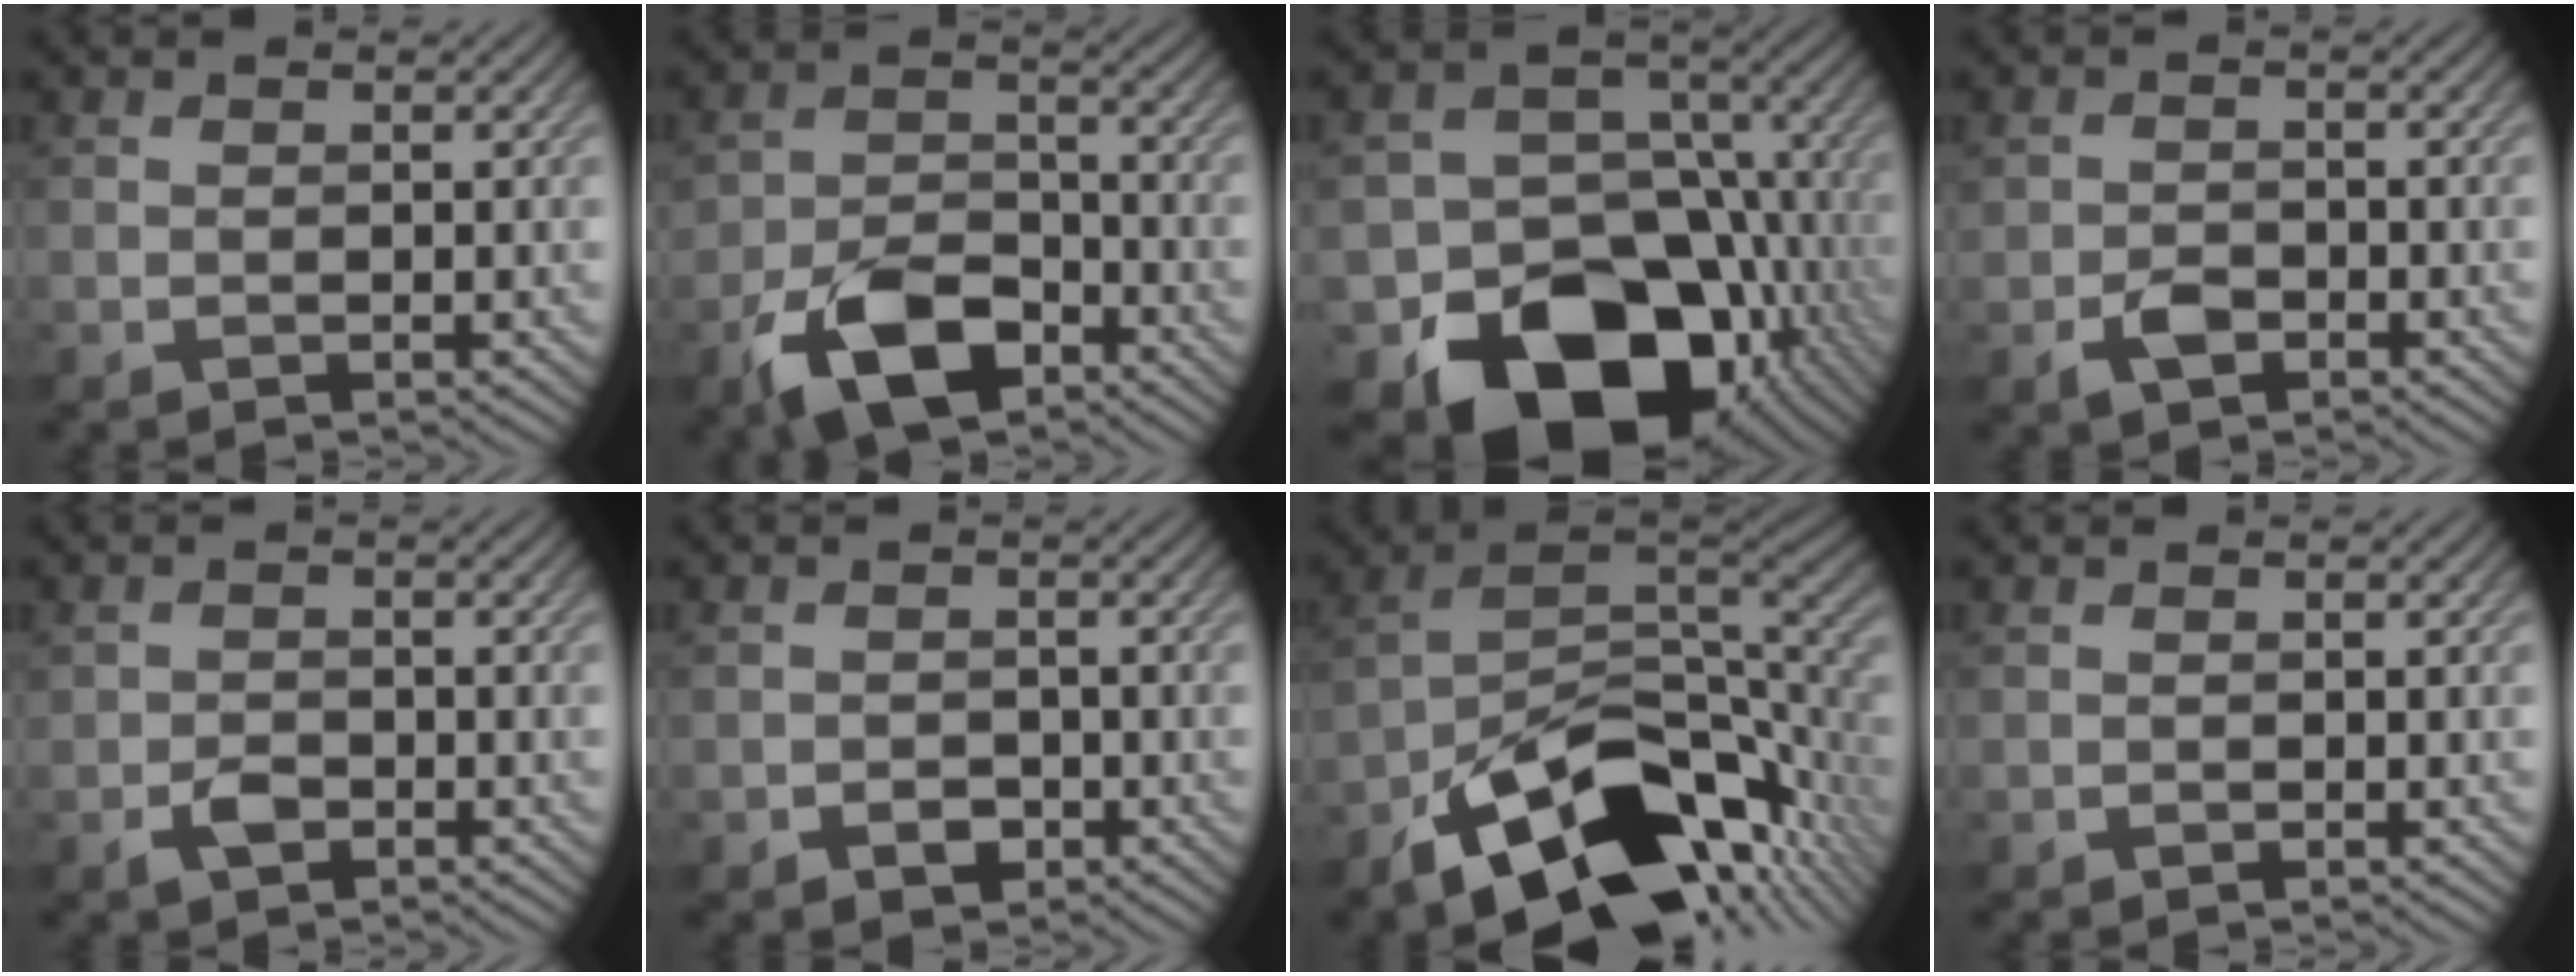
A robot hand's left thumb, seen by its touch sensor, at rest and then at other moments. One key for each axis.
{"total": 9.2, "fx": -5.3, "fy": 5.0, "fz": 5.6, "tx": -0.111, "ty": -0.006, "tz": -0.109}
{"total": 19.9, "fx": -9.7, "fy": 14.8, "fz": 9.1, "tx": -0.142, "ty": -0.048, "tz": -0.133}
{"total": 2.7, "fx": -1.5, "fy": 1.7, "fz": 1.4, "tx": -0.029, "ty": -0.002, "tz": -0.029}
{"total": 2.3, "fx": -1.3, "fy": 1.5, "fz": 1.2, "tx": -0.024, "ty": -0.001, "tz": -0.025}
{"total": 2.0, "fx": -1.0, "fy": 1.5, "fz": 0.9, "tx": -0.011, "ty": -0.003, "tz": -0.020}
{"total": 15.9, "fx": -9.4, "fy": 7.9, "fz": 10.2, "tx": -0.173, "ty": -0.025, "tz": -0.154}
{"total": 0.0}